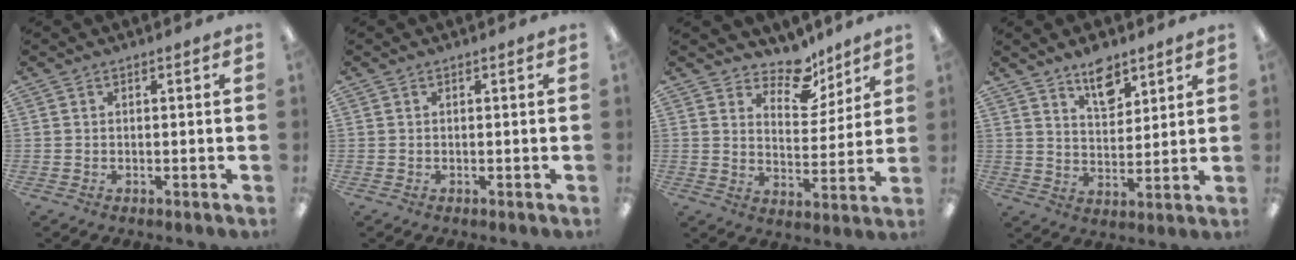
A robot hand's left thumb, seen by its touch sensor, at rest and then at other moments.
{"total": 0.0}
{"total": 10.4, "force": [8.4, 5.0, 3.8], "torque": [-0.049, -0.059, 0.150]}
{"total": 8.9, "force": [6.4, 4.4, 4.2], "torque": [-0.053, -0.036, 0.111]}